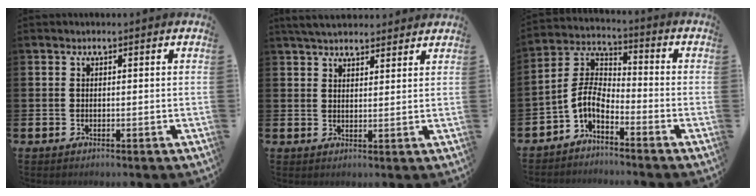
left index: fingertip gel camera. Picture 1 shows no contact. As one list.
[{"total": 4.1, "force": [3.9, 1.0, 0.8], "torque": [-0.025, -0.012, 0.073]}, {"total": 4.3, "force": [-2.6, 1.9, 2.8], "torque": [-0.086, -0.027, -0.067]}]